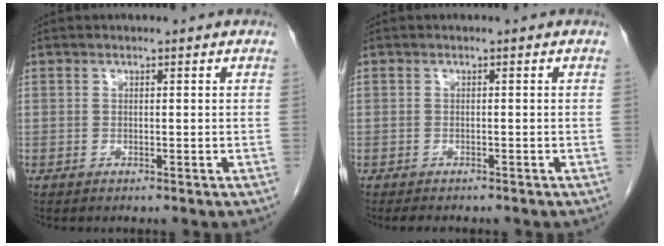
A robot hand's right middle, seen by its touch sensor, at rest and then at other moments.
{"total": 2.8, "force": [-2.3, 0.9, 1.3], "torque": [-0.022, -0.007, -0.025]}